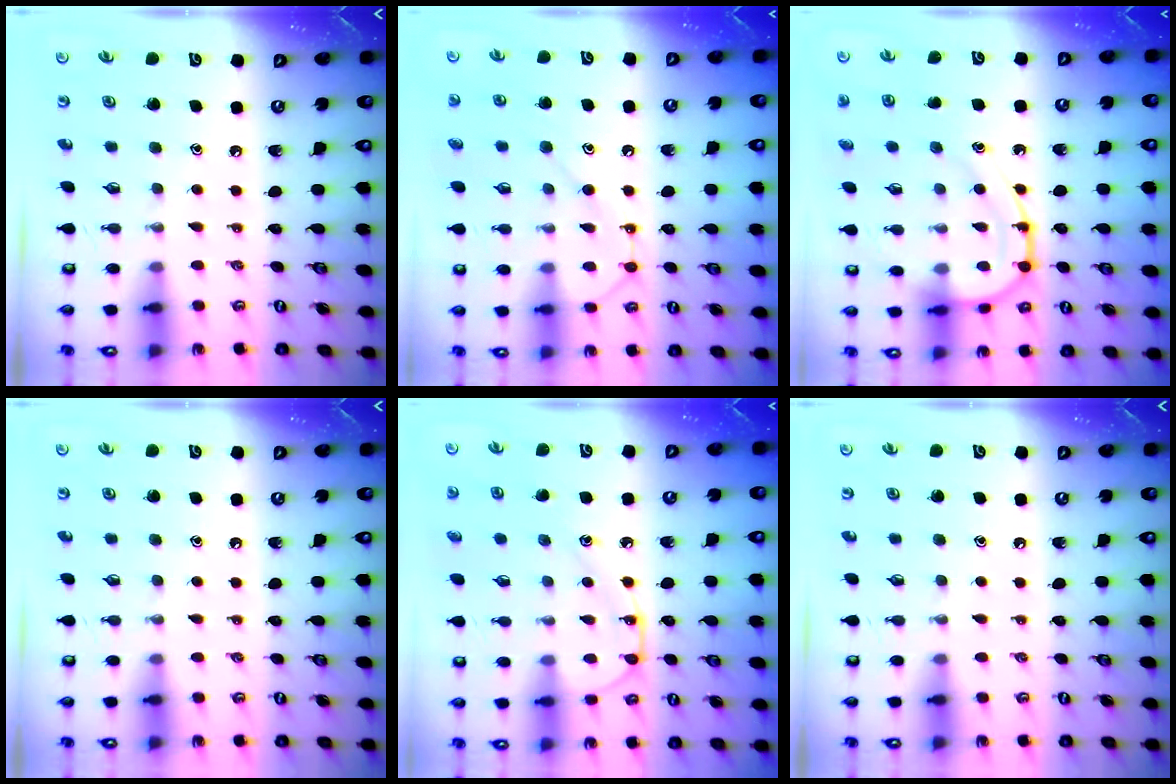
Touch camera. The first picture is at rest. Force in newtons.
{"total": 13.0, "press": 12.9, "slide": 1.2}
{"total": 14.7, "press": 14.7, "slide": 0.4}
{"total": 0.0}
{"total": 10.6, "press": 10.6, "slide": 0.2}
{"total": 0.0}